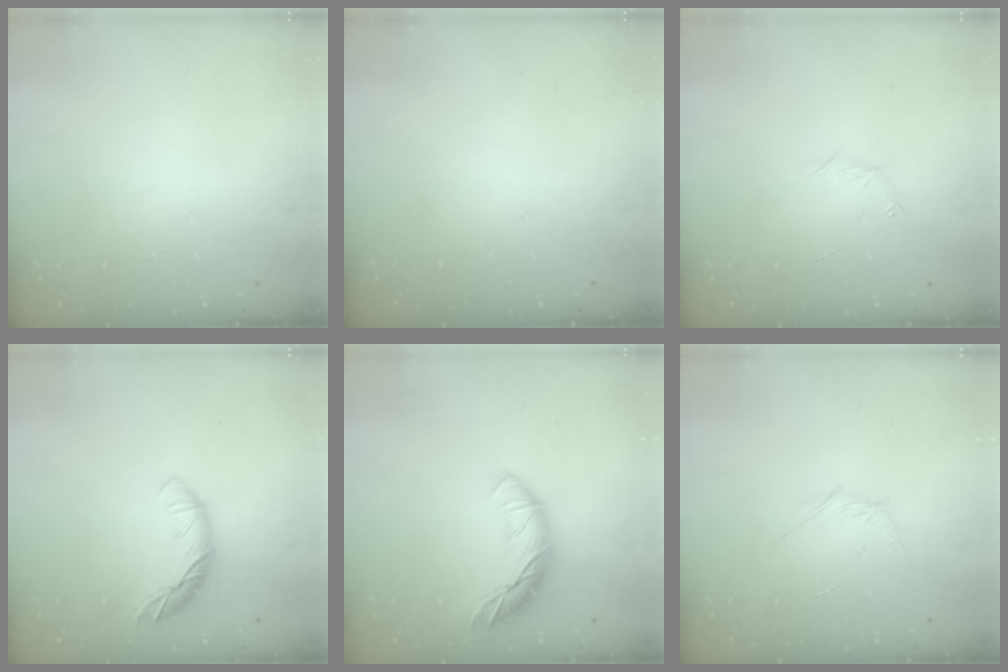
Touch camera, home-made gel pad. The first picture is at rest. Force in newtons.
{"total": 0.0}
{"total": 4.0, "press": 3.8, "slide": 1.2}
{"total": 10.5, "press": 10.5, "slide": 0.3}
{"total": 12.1, "press": 12.0, "slide": 0.9}
{"total": 2.9, "press": 2.8, "slide": 0.8}